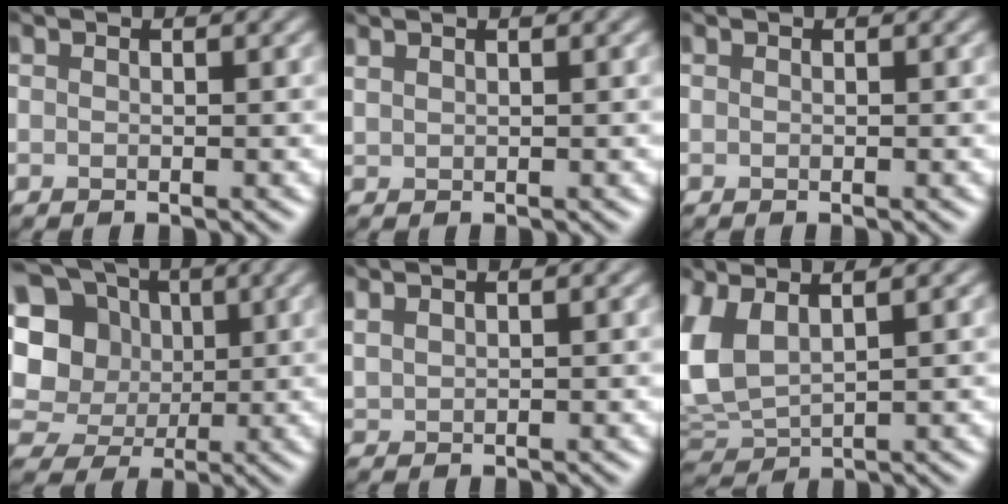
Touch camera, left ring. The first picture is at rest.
{"total": 1.1, "force": [0.8, 0.3, 0.6], "torque": [-0.006, 0.007, 0.012]}
{"total": 0.0}
{"total": 10.6, "force": [1.4, 9.5, 4.6], "torque": [-0.115, 0.035, -0.003]}
{"total": 1.9, "force": [1.4, 0.6, 1.1], "torque": [-0.010, 0.011, 0.015]}
{"total": 6.9, "force": [1.5, 3.7, 5.6], "torque": [-0.154, 0.006, 0.034]}